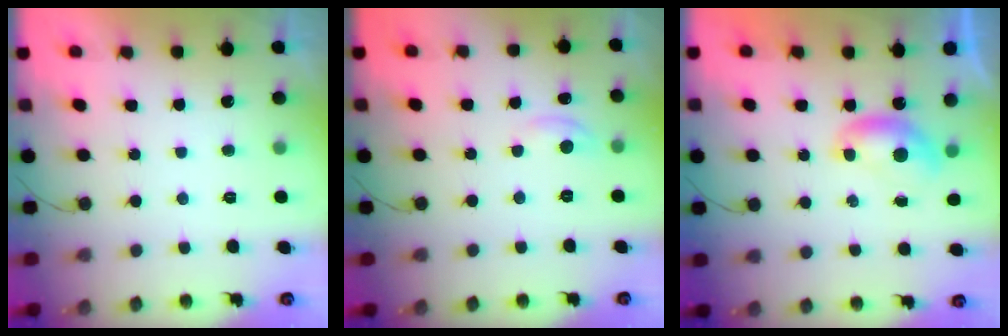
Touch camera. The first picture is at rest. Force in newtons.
{"total": 3.1, "press": 3.1, "slide": 0.2}
{"total": 6.5, "press": 6.4, "slide": 0.9}